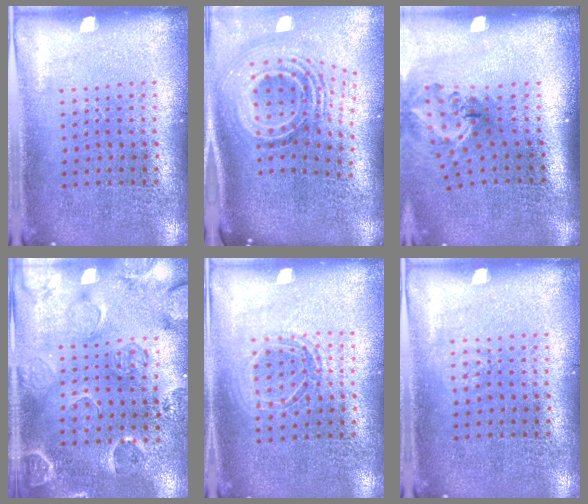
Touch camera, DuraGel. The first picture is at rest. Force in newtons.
{"total": 2.5, "press": 1.6, "slide": 1.9}
{"total": 1.8, "press": 1.2, "slide": 1.4}
{"total": 2.6, "press": 2.1, "slide": 1.5}
{"total": 1.3, "press": 1.3, "slide": 0.5}
{"total": 0.6, "press": 0.6, "slide": 0.2}